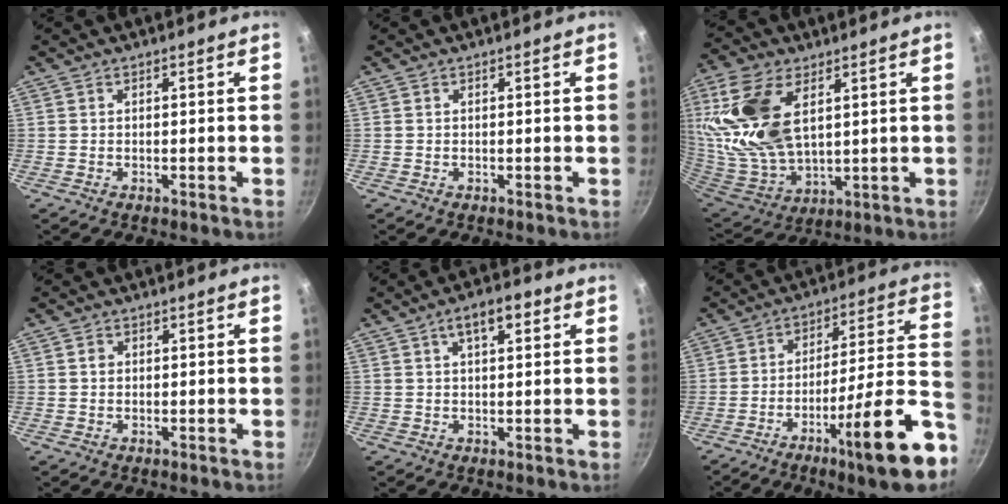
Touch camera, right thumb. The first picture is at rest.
{"total": 0.0}
{"total": 19.5, "force": [6.3, 10.9, 14.9], "torque": [-0.293, -0.033, 0.132]}
{"total": 1.3, "force": [0.3, 1.1, 0.6], "torque": [-0.009, 0.003, 0.005]}
{"total": 6.0, "force": [2.6, 2.7, 4.7], "torque": [-0.062, 0.008, 0.038]}
{"total": 19.0, "force": [-8.6, 2.3, 16.7], "torque": [-0.220, 0.040, -0.132]}